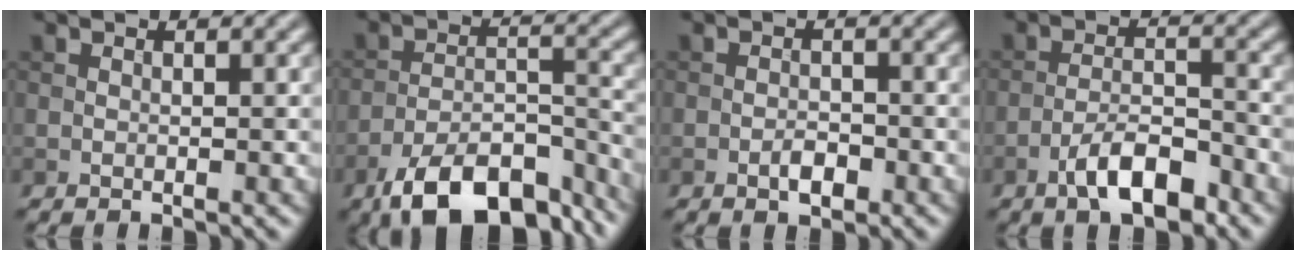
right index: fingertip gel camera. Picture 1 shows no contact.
{"total": 11.5, "force": [-8.4, 4.5, 6.4], "torque": [-0.106, -0.006, -0.141]}
{"total": 1.8, "force": [-0.9, 0.8, 1.3], "torque": [-0.020, 0.001, -0.018]}
{"total": 5.0, "force": [-3.1, 1.7, 3.5], "torque": [-0.060, 0.008, -0.057]}